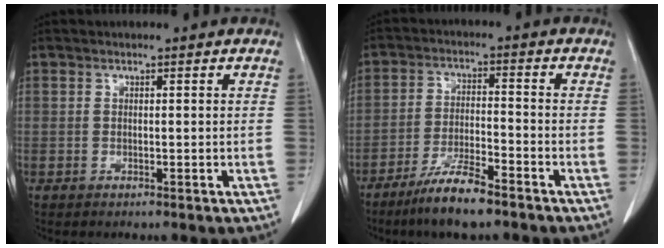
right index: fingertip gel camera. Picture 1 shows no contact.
{"total": 7.9, "force": [-5.8, 0.8, 5.3], "torque": [-0.104, -0.015, -0.107]}